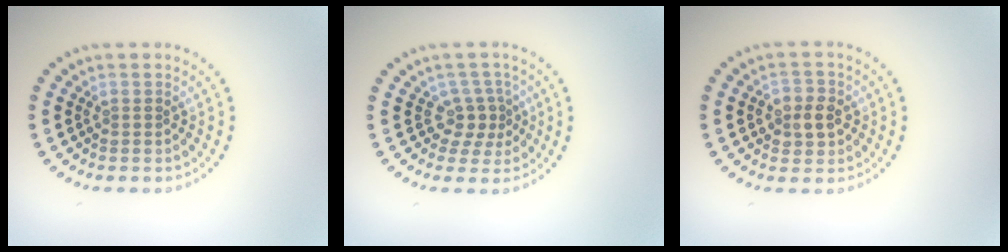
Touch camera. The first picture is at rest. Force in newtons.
{"total": 2.5, "press": 1.8, "slide": 1.7}
{"total": 2.8, "press": 2.7, "slide": 0.5}